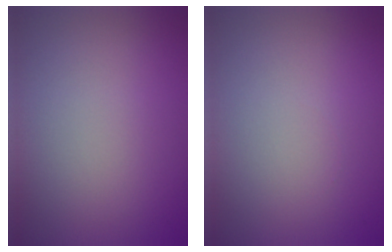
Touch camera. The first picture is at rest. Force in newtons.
{"total": 0.0}